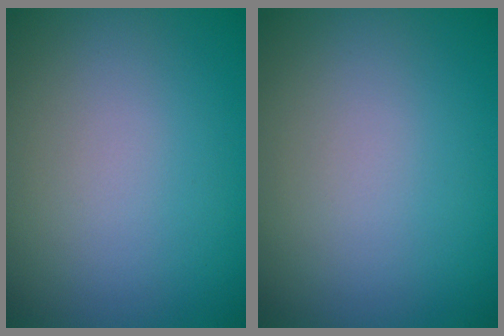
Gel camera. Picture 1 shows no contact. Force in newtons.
{"total": 0.0}